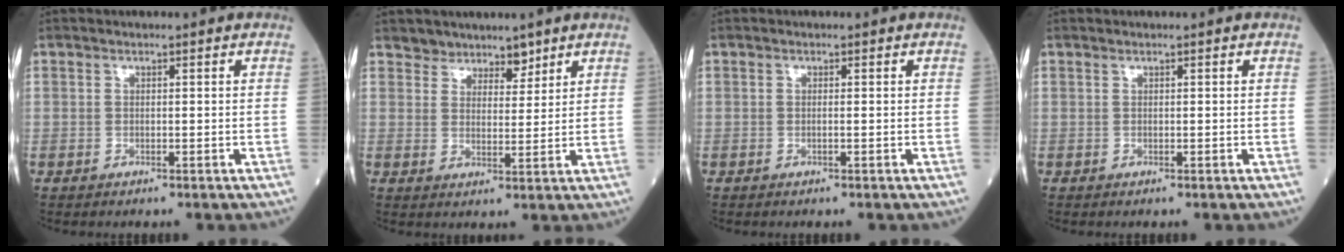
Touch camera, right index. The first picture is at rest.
{"total": 4.4, "force": [3.9, 2.1, 0.1], "torque": [0.012, 0.006, 0.064]}
{"total": 0.0}
{"total": 0.0}